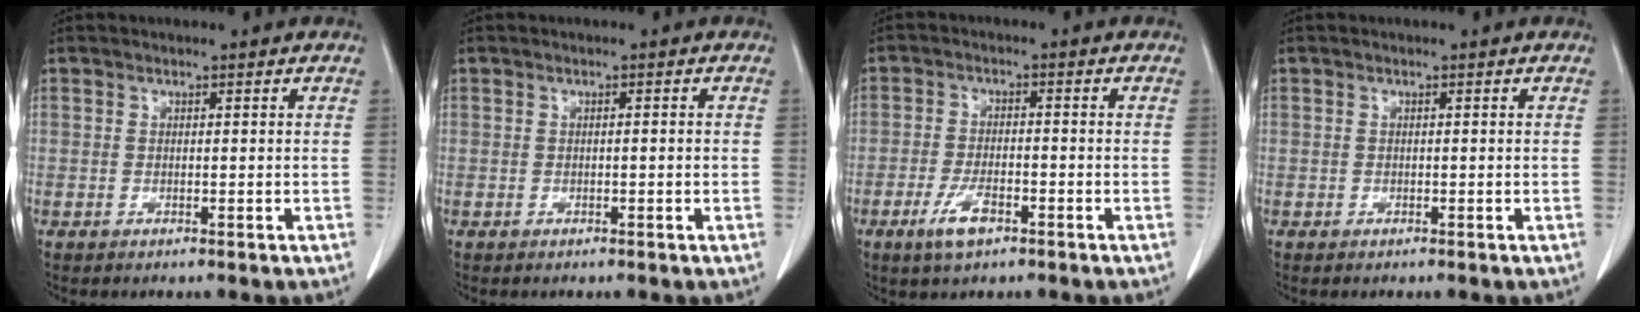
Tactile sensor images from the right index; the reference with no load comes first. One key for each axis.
{"total": 0.9, "fx": -0.1, "fy": 0.1, "fz": 0.9, "tx": -0.014, "ty": 0.001, "tz": 0.001}
{"total": 4.9, "fx": -2.8, "fy": 1.5, "fz": 3.7, "tx": -0.078, "ty": -0.004, "tz": -0.049}
{"total": 0.0}